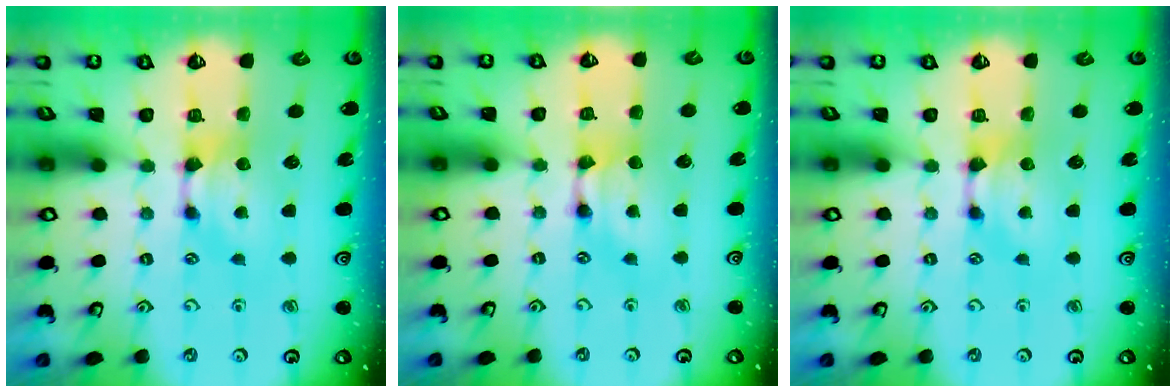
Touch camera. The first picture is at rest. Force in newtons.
{"total": 1.8, "press": 1.8, "slide": 0.1}
{"total": 0.0}